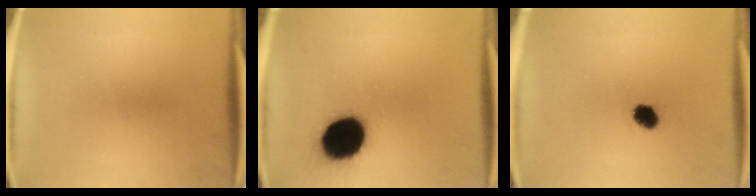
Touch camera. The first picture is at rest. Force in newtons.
{"total": 17.7}
{"total": 2.6}